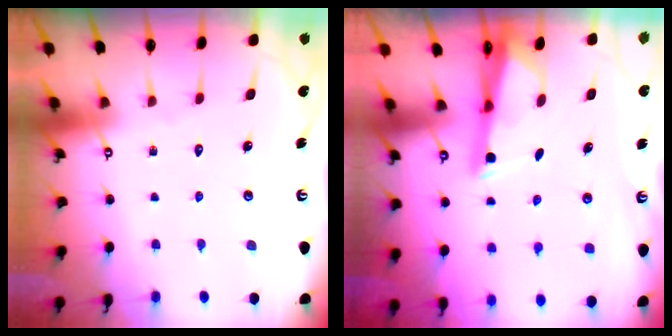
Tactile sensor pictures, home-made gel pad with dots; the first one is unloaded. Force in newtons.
{"total": 2.7, "press": 2.6, "slide": 0.8}